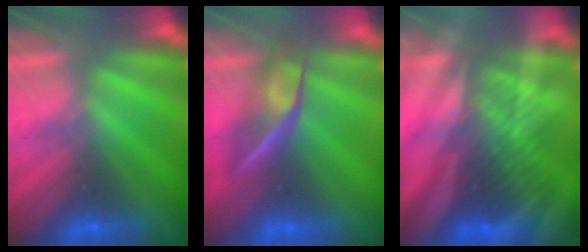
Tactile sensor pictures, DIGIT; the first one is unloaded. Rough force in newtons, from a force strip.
{"total": 2.6}
{"total": 2.8}